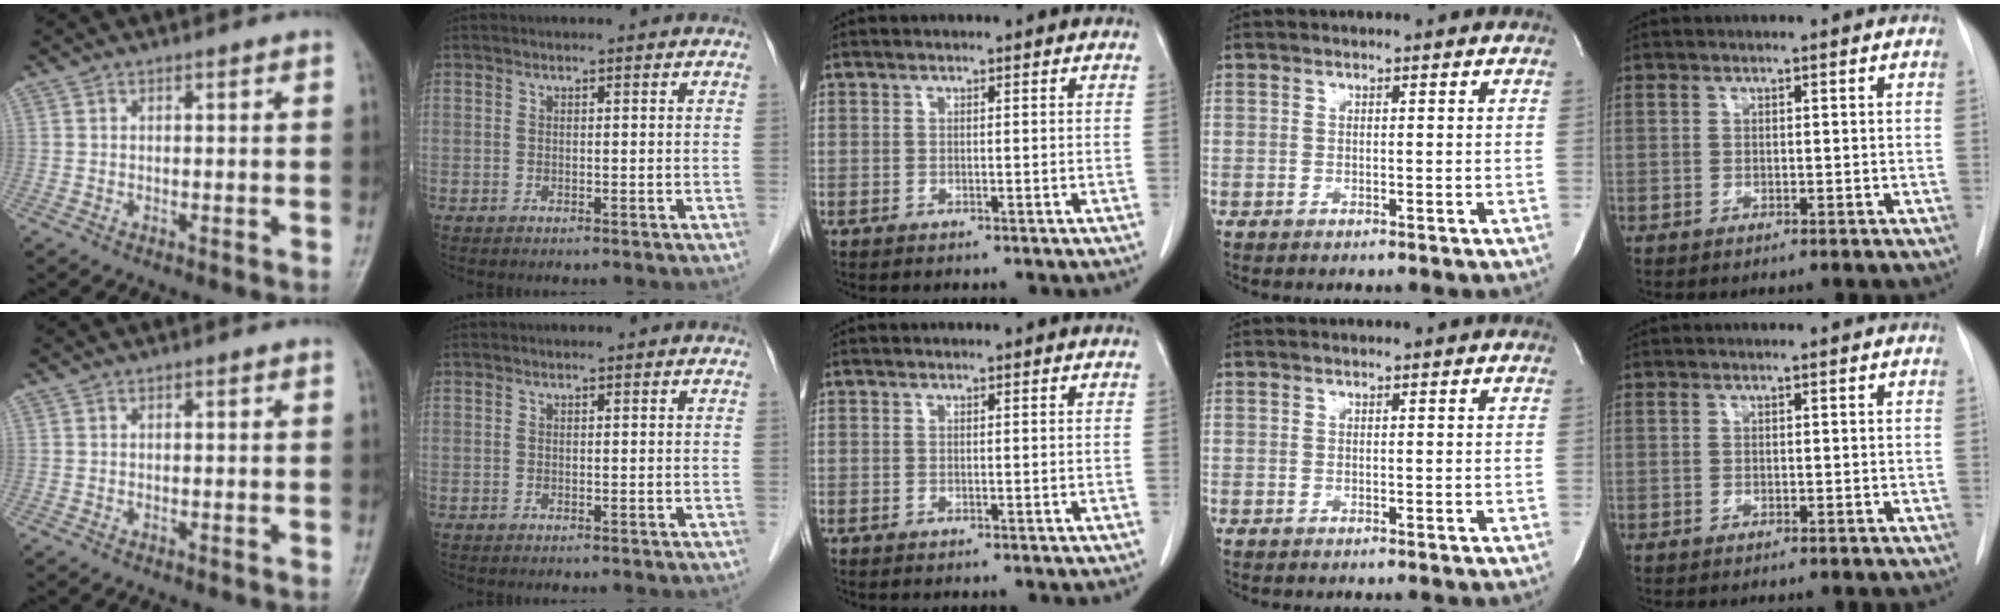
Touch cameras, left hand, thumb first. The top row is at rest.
{}